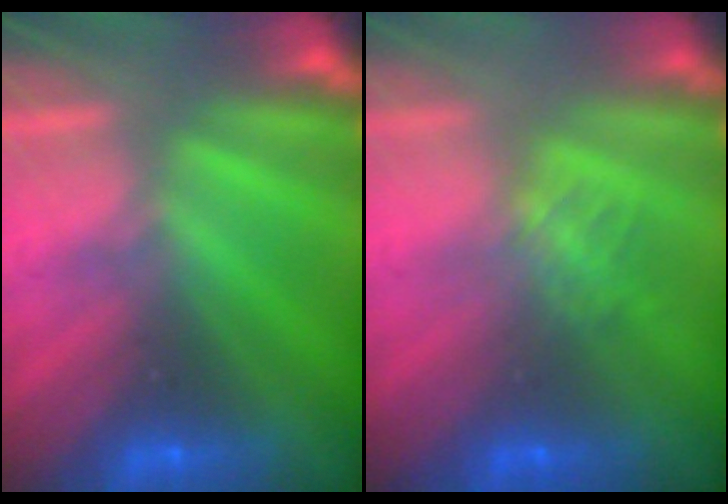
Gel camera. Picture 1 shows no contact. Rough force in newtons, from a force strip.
{"total": 1.3}